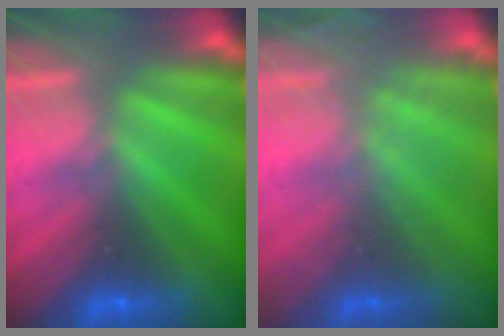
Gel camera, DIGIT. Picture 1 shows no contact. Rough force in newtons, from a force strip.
{"total": 1.7}